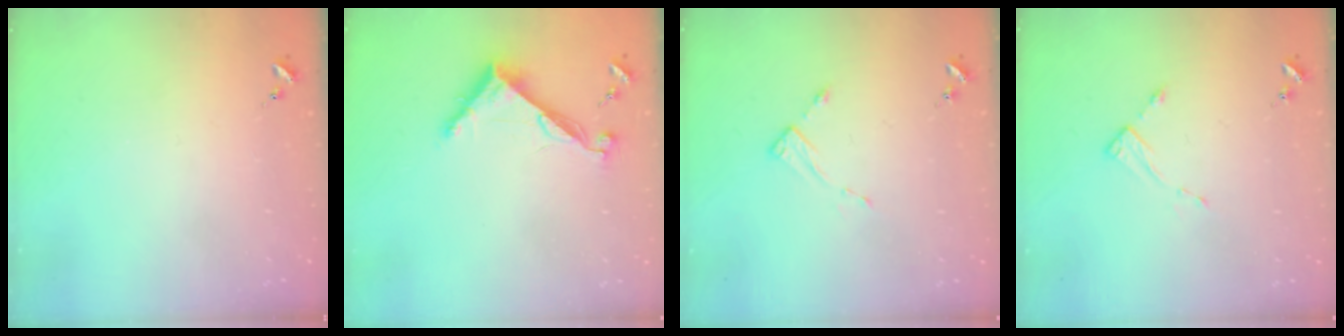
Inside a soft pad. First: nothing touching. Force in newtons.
{"total": 8.2, "press": 8.2, "slide": 0.2}
{"total": 2.6, "press": 2.6, "slide": 0.3}
{"total": 2.6, "press": 2.6, "slide": 0.3}